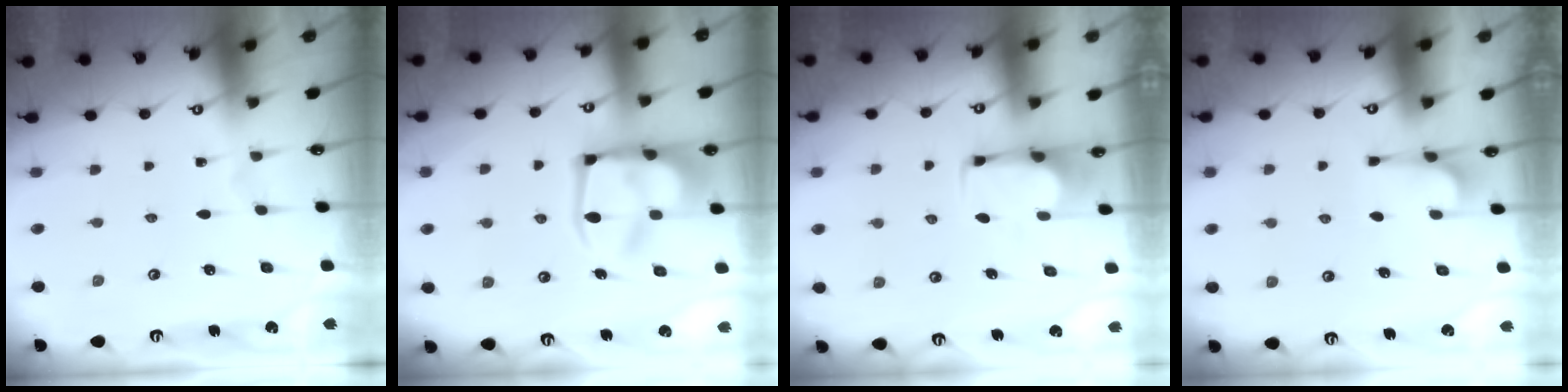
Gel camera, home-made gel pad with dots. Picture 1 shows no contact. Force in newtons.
{"total": 12.3, "press": 12.2, "slide": 1.7}
{"total": 2.8, "press": 2.8, "slide": 0.5}
{"total": 1.2, "press": 0.4, "slide": 1.1}